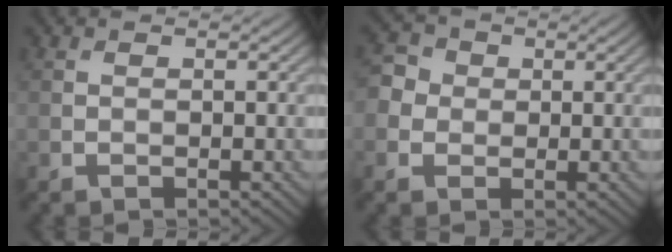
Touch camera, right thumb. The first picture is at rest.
{"total": 3.2, "force": [0.1, 3.0, 1.0], "torque": [-0.029, 0.004, -0.003]}